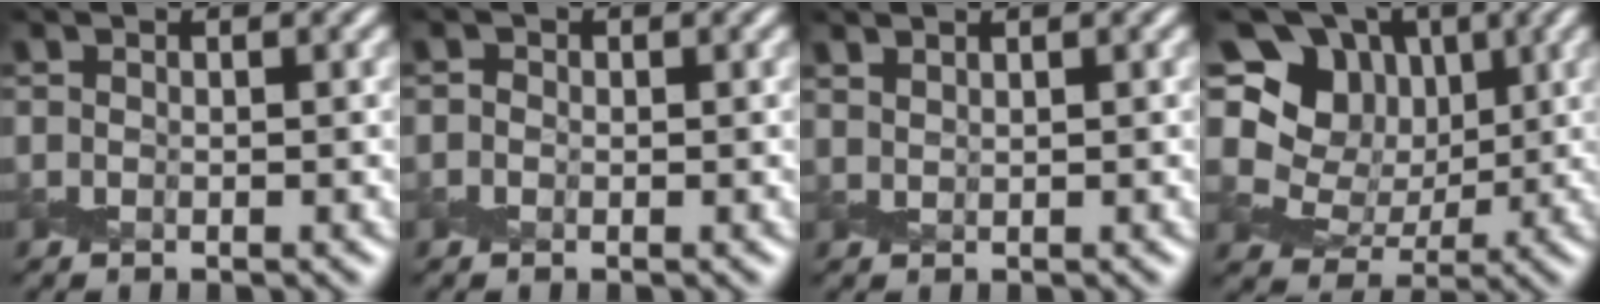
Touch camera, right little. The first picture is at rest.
{"total": 0.7, "force": [-0.3, 0.7, 0.2], "torque": [-0.003, -0.001, -0.009]}
{"total": 1.0, "force": [1.0, -0.1, -0.1], "torque": [-0.004, -0.001, 0.025]}
{"total": 9.7, "force": [3.9, 7.4, 4.9], "torque": [-0.110, 0.038, 0.047]}